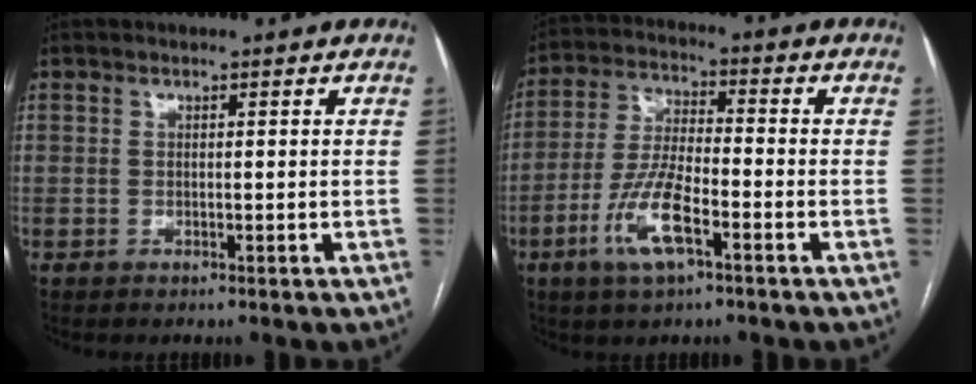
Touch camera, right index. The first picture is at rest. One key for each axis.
{"total": 9.6, "fx": -4.4, "fy": 2.2, "fz": 8.3, "tx": -0.173, "ty": -0.006, "tz": -0.084}